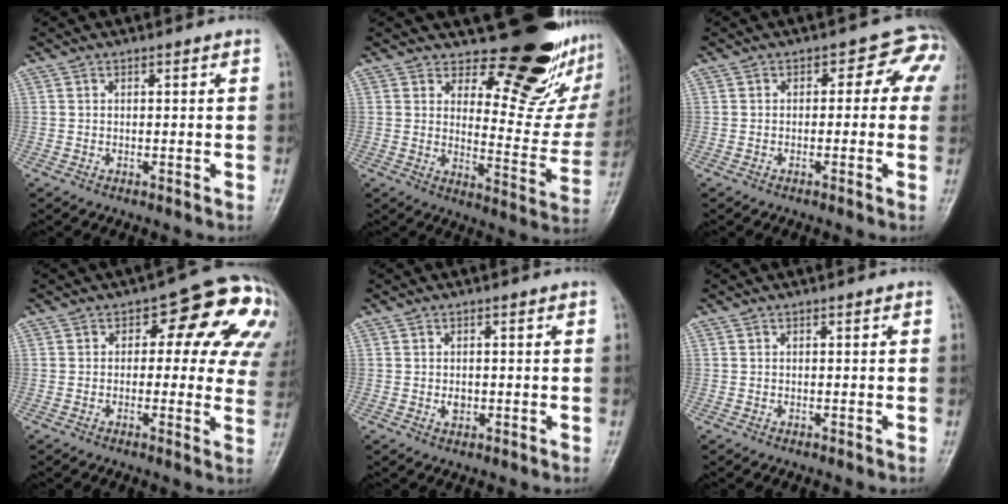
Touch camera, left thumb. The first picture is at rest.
{"total": 18.9, "force": [14.3, 7.7, 9.6], "torque": [-0.070, -0.136, 0.180]}
{"total": 5.4, "force": [0.5, 4.1, 3.6], "torque": [0.006, 0.015, -0.011]}
{"total": 15.1, "force": [3.7, 7.9, 12.3], "torque": [-0.084, 0.008, 0.029]}
{"total": 1.7, "force": [-0.1, 1.3, 1.0], "torque": [-0.008, 0.000, 0.000]}
{"total": 0.0}